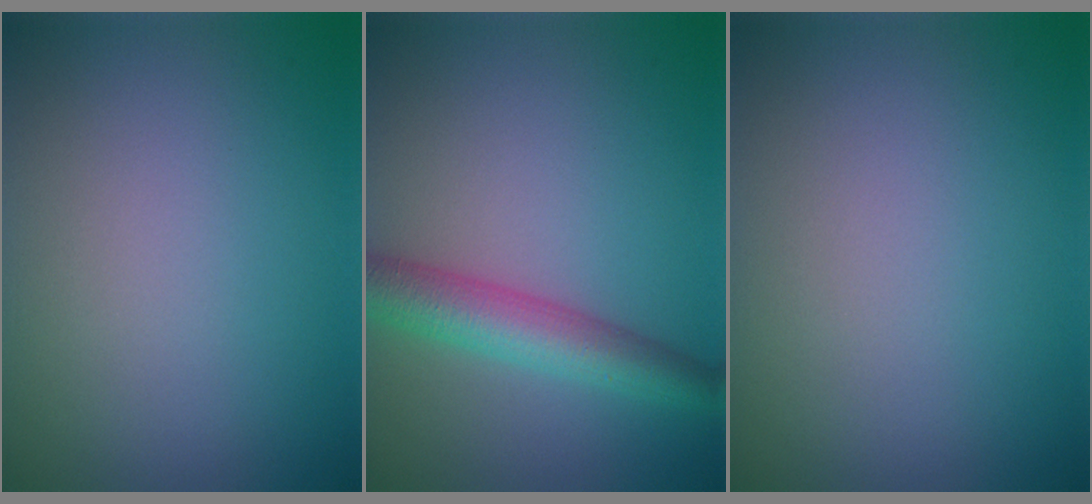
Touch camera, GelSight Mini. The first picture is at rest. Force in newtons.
{"total": 4.8, "press": 4.8, "slide": 0.2}
{"total": 0.0}